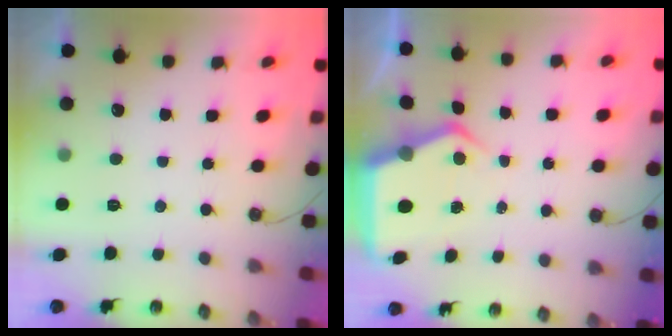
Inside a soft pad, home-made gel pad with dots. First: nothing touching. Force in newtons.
{"total": 6.4, "press": 6.4, "slide": 0.6}